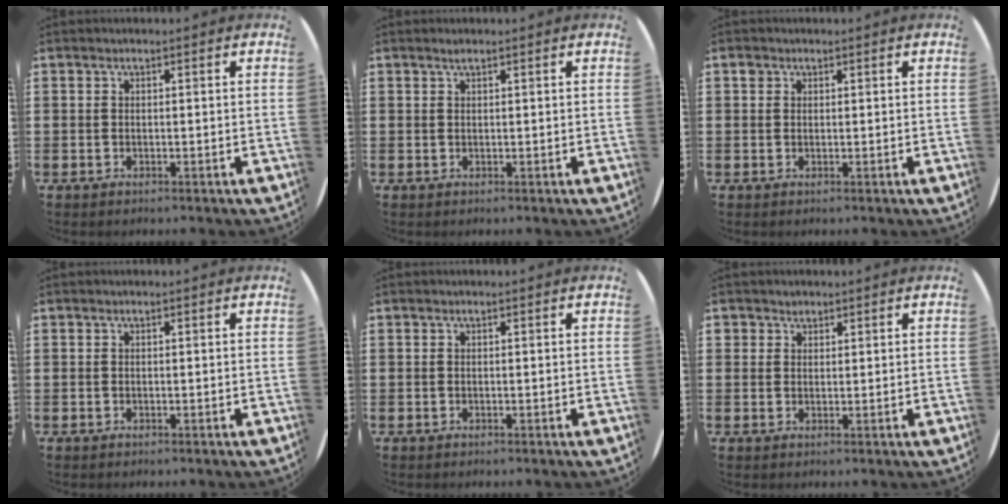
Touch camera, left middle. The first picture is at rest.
{"total": 0.5, "force": [0.5, 0.0, 0.2], "torque": [-0.004, 0.001, 0.009]}
{"total": 0.8, "force": [0.5, 0.7, 0.1], "torque": [0.006, 0.000, 0.008]}
{"total": 0.0}
{"total": 0.0}
{"total": 1.6, "force": [1.3, 0.9, -0.1], "torque": [0.008, -0.001, 0.024]}